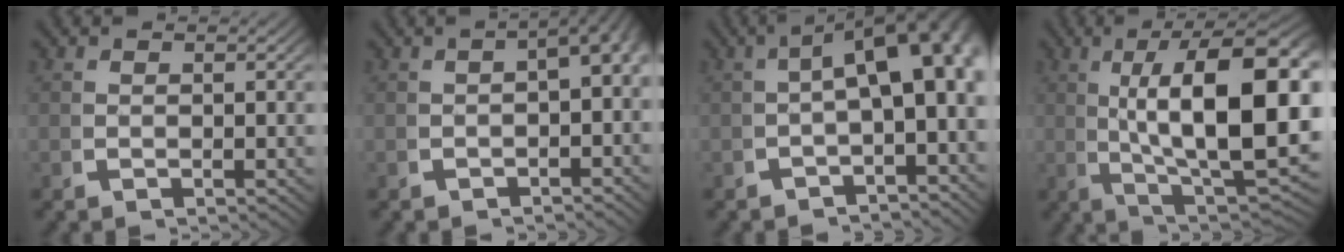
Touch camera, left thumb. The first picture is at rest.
{"total": 4.3, "force": [-0.1, 2.3, 3.7], "torque": [-0.035, 0.016, -0.010]}
{"total": 9.3, "force": [0.0, 4.7, 8.0], "torque": [-0.097, 0.001, -0.006]}
{"total": 17.5, "force": [0.4, 8.9, 15.1], "torque": [-0.220, -0.045, 0.034]}